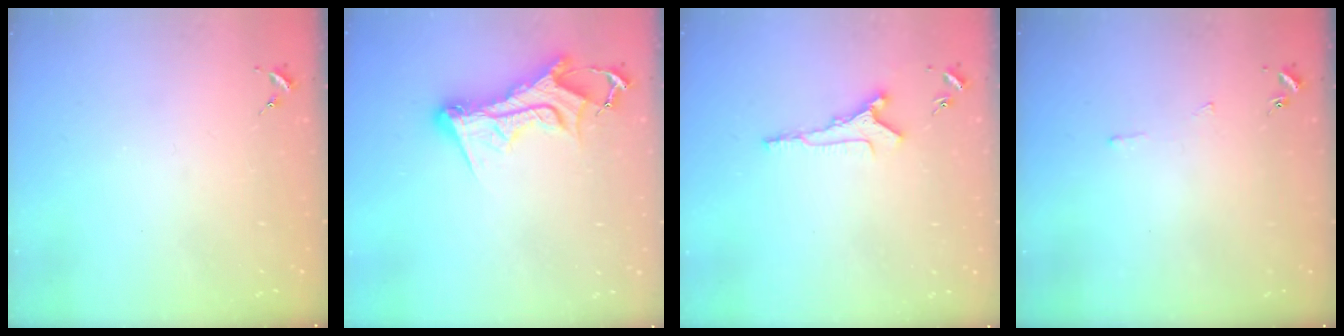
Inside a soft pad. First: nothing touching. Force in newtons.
{"total": 12.7, "press": 12.6, "slide": 1.3}
{"total": 7.7, "press": 7.7, "slide": 0.6}
{"total": 2.5, "press": 2.5, "slide": 0.3}